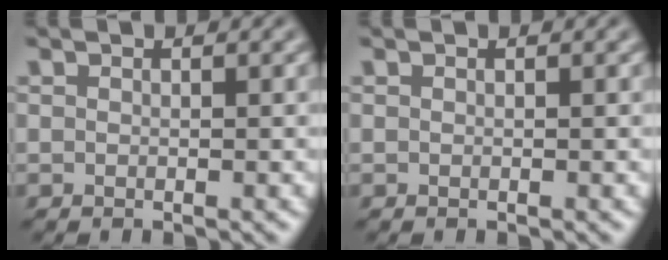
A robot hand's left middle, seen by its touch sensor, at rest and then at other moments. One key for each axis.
{"total": 0.0}